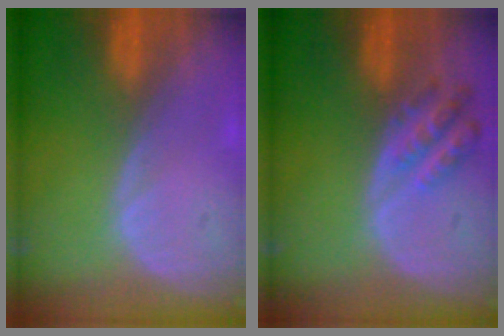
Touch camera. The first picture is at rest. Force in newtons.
{"total": 4.9, "press": 4.8, "slide": 1.1}